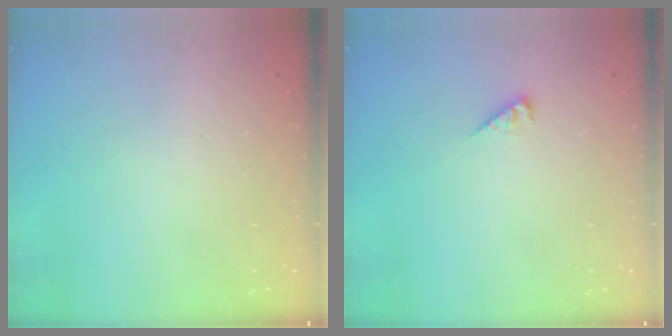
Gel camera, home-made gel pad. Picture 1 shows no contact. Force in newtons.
{"total": 3.8, "press": 3.8, "slide": 0.6}